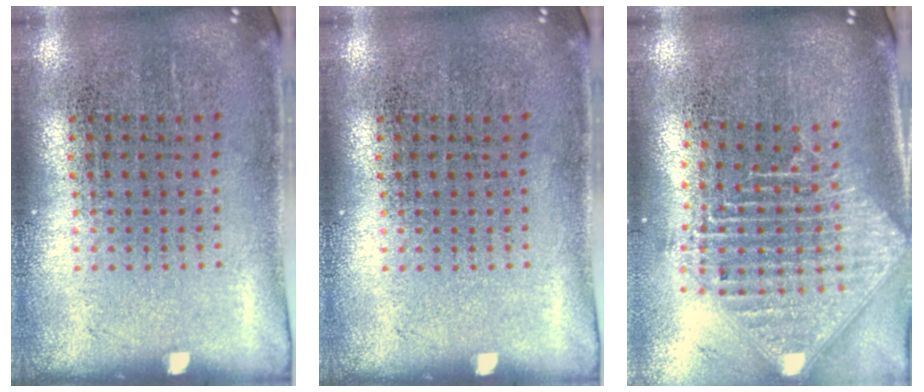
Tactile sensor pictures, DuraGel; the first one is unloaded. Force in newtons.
{"total": 0.0}
{"total": 2.5, "press": 1.9, "slide": 1.7}